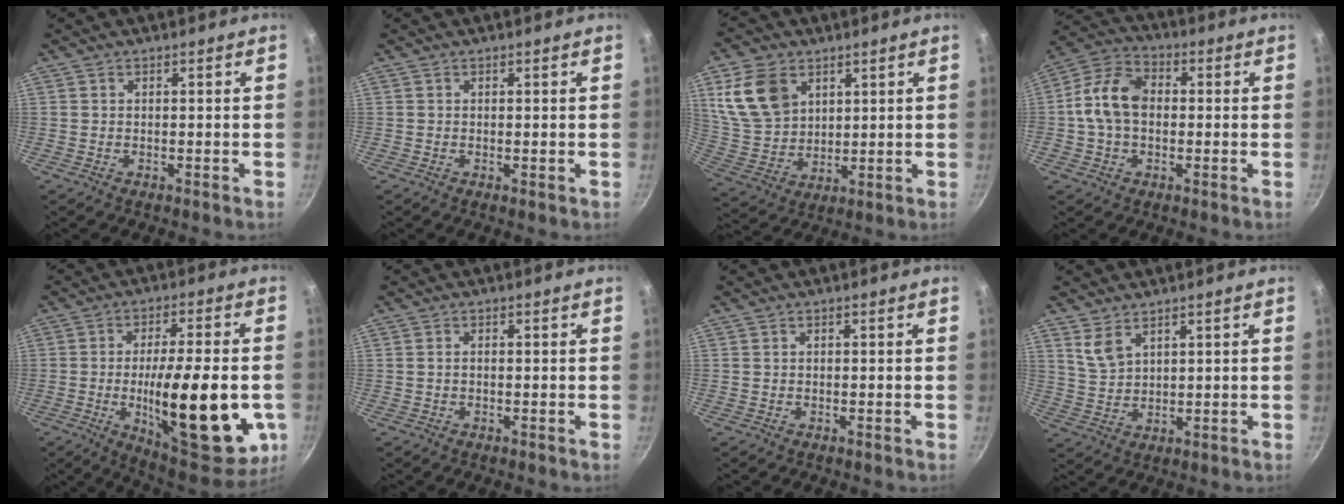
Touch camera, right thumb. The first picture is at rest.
{"total": 0.0}
{"total": 13.4, "force": [5.5, 9.4, 7.7], "torque": [-0.130, -0.017, 0.123]}
{"total": 11.1, "force": [0.1, 7.7, 8.0], "torque": [-0.135, 0.030, -0.017]}
{"total": 25.3, "force": [-5.1, 8.4, 23.3], "torque": [-0.313, -0.002, -0.066]}
{"total": 0.7, "force": [-0.2, 0.4, 0.6], "torque": [-0.013, 0.004, -0.003]}
{"total": 0.0}
{"total": 4.6, "force": [3.1, 2.2, 2.6], "torque": [-0.048, -0.019, 0.069]}